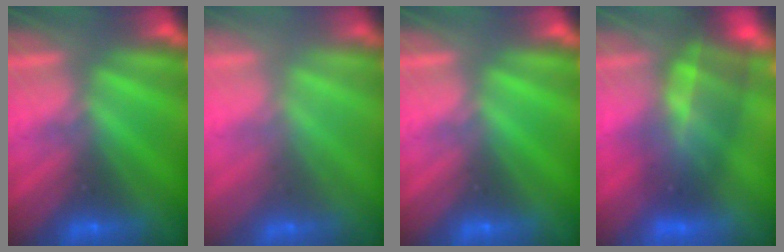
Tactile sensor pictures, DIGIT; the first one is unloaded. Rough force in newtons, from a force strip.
{"total": 2.5}
{"total": 0.0}
{"total": 7.1}